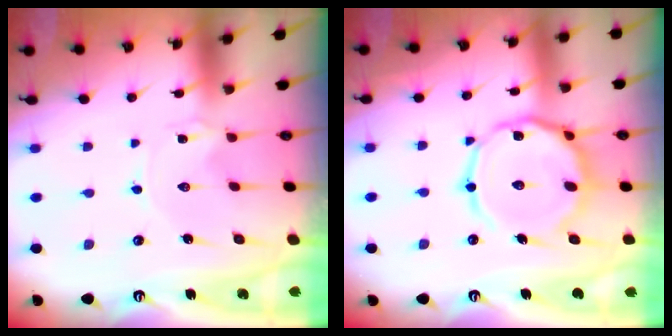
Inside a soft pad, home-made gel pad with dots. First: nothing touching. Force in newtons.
{"total": 15.6, "press": 15.6, "slide": 1.1}